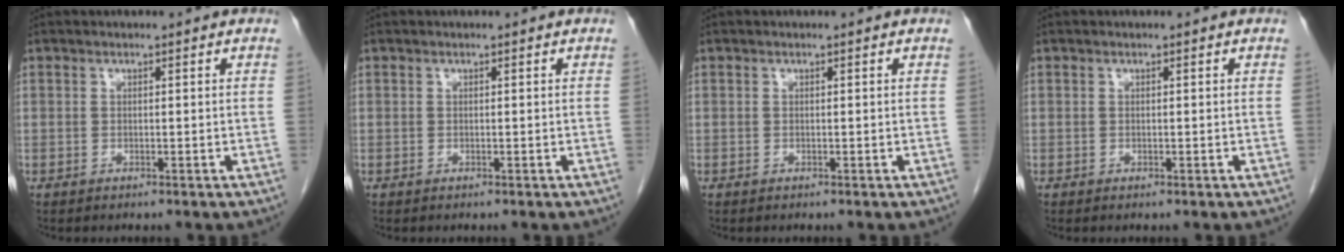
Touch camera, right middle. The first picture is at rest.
{"total": 0.0}
{"total": 0.0}
{"total": 0.0}